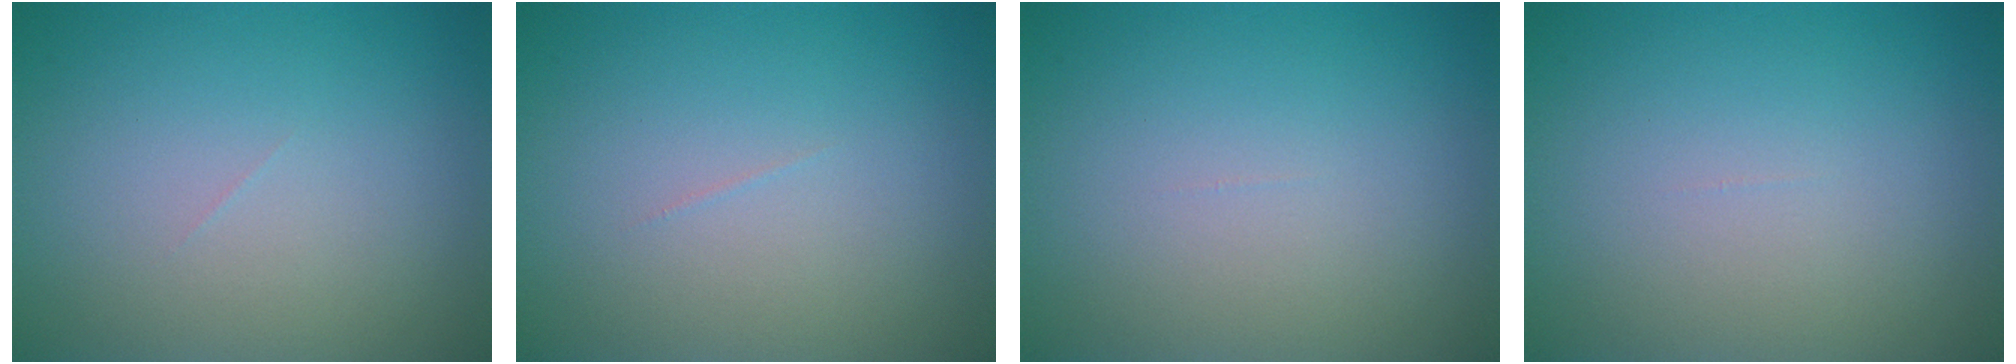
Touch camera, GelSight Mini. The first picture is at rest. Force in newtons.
{"total": 0.0}
{"total": 0.0}
{"total": 0.0}